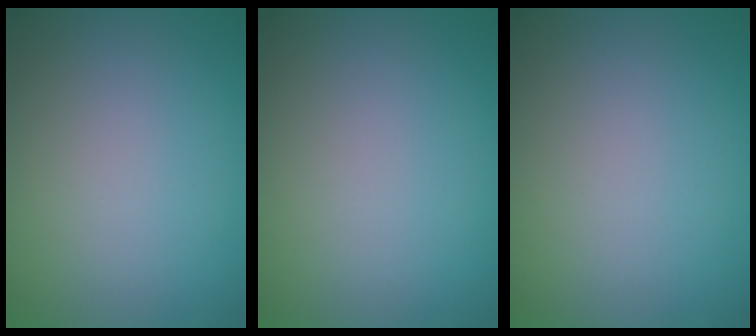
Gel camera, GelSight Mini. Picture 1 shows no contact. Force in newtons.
{"total": 0.0}
{"total": 0.0}